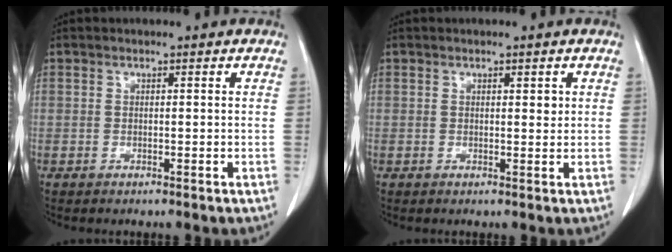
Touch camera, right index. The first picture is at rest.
{"total": 1.3, "force": [0.5, 0.5, 1.0], "torque": [-0.015, -0.001, 0.007]}